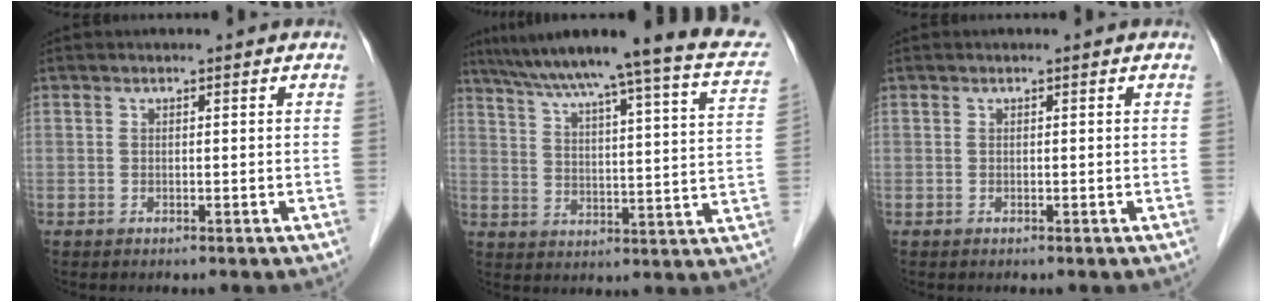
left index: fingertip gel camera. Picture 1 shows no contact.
{"total": 23.1, "force": [18.7, 0.9, 13.4], "torque": [-0.205, -0.008, 0.241]}
{"total": 0.0}